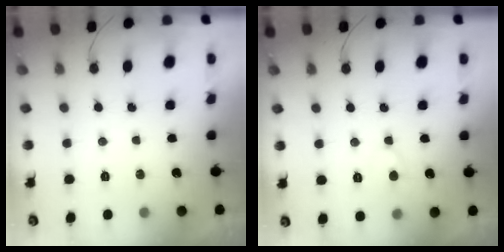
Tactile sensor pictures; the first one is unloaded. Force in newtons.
{"total": 4.6, "press": 4.6, "slide": 0.5}